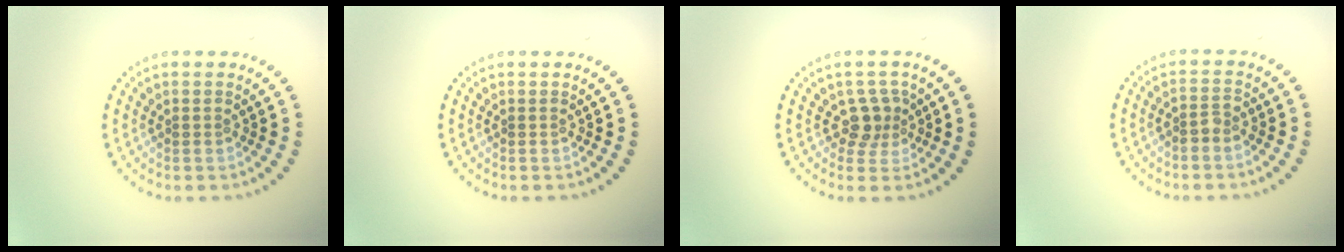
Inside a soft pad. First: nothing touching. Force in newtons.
{"total": 0.0}
{"total": 2.3, "press": 1.7, "slide": 1.5}
{"total": 1.3, "press": 1.2, "slide": 0.6}